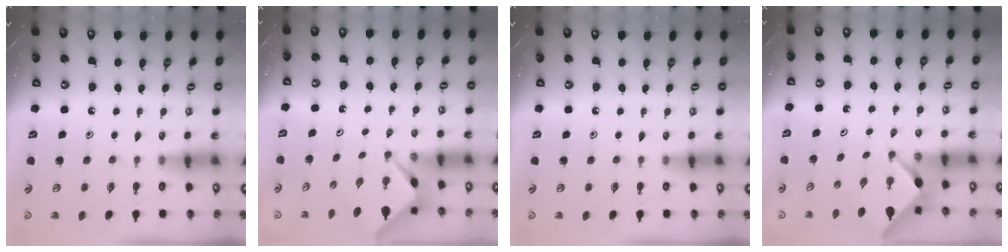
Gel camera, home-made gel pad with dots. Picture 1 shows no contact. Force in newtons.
{"total": 2.5, "press": 2.4, "slide": 0.3}
{"total": 0.0}
{"total": 2.2, "press": 2.2, "slide": 0.3}